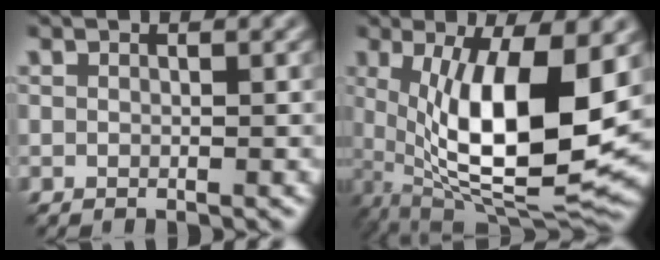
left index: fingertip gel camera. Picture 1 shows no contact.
{"total": 12.7, "force": [0.7, 4.3, 12.0], "torque": [-0.202, -0.021, 0.017]}